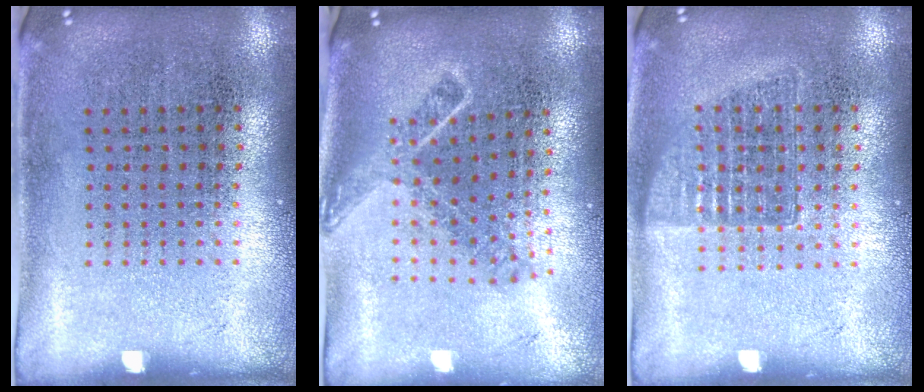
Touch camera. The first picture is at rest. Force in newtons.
{"total": 1.7, "press": 1.2, "slide": 1.1}
{"total": 1.1, "press": 1.0, "slide": 0.6}